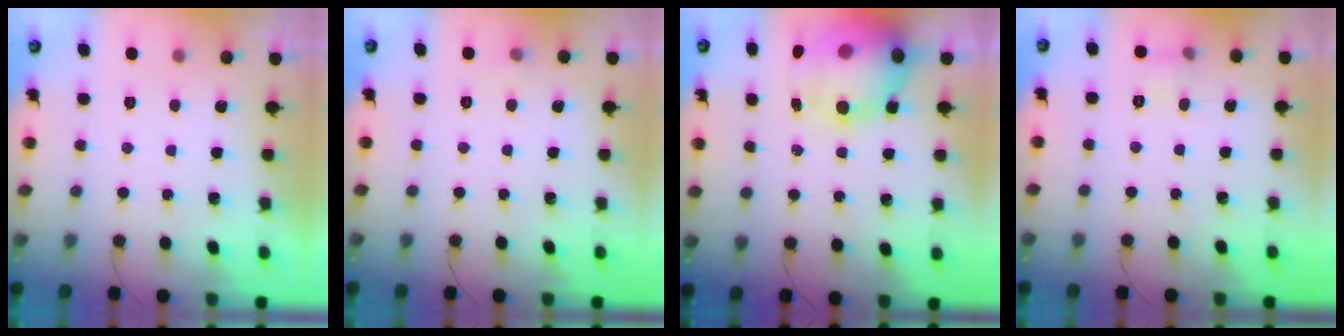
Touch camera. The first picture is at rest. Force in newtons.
{"total": 7.4, "press": 3.1, "slide": 6.7}
{"total": 20.5, "press": 19.9, "slide": 4.9}
{"total": 4.7, "press": 4.5, "slide": 1.3}